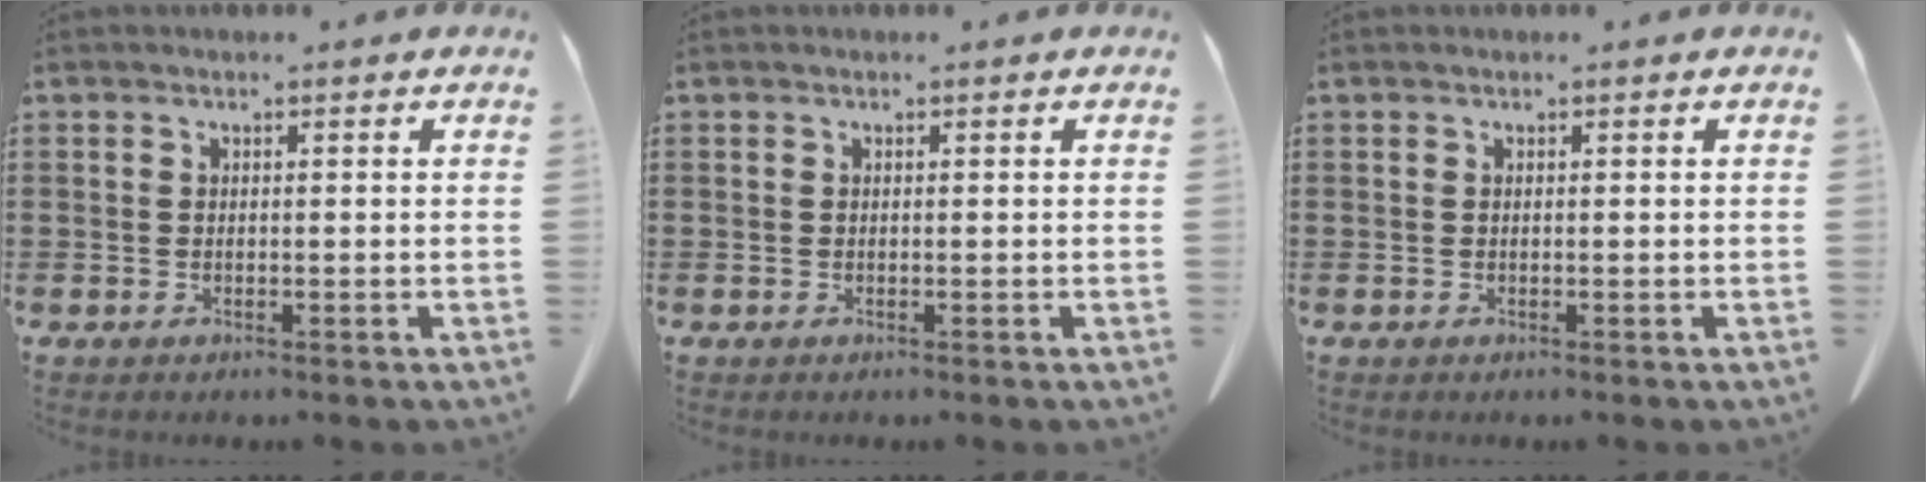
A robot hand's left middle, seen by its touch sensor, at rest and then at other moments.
{"total": 0.0}
{"total": 0.0}